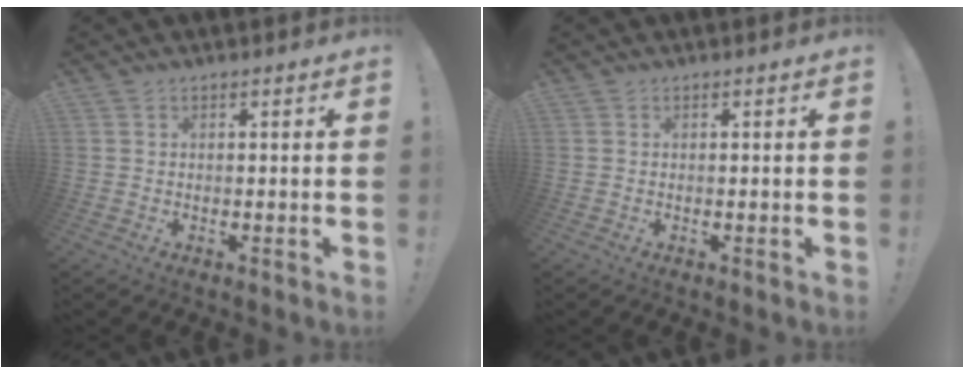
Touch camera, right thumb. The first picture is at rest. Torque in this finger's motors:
{"motor_torque": [0.00, 0.00, 0.00, 0.00, 0.00]}